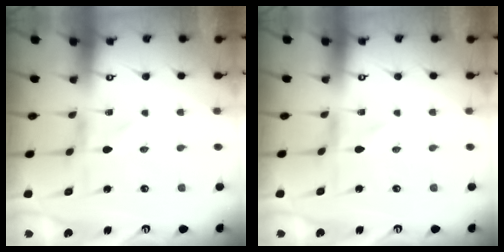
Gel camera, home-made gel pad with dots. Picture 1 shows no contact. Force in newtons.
{"total": 0.0}